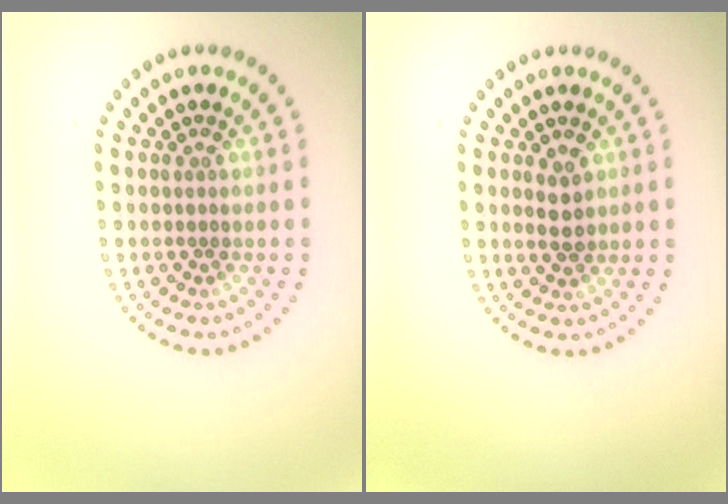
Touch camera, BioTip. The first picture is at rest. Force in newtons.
{"total": 1.9, "press": 1.8, "slide": 0.4}